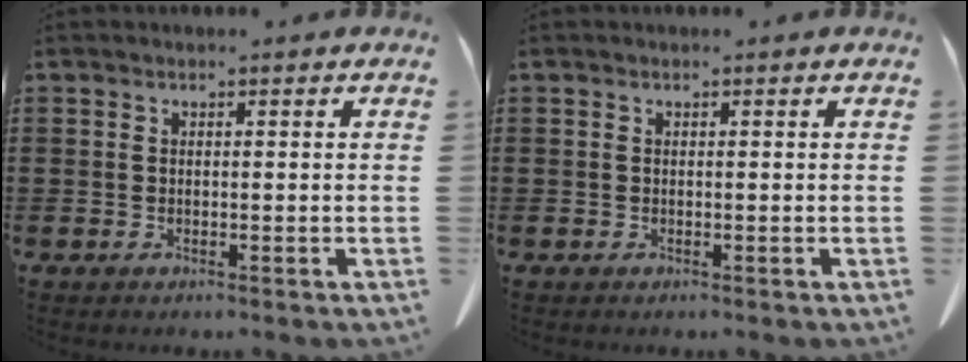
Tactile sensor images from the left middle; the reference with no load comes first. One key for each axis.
{"total": 0.0}